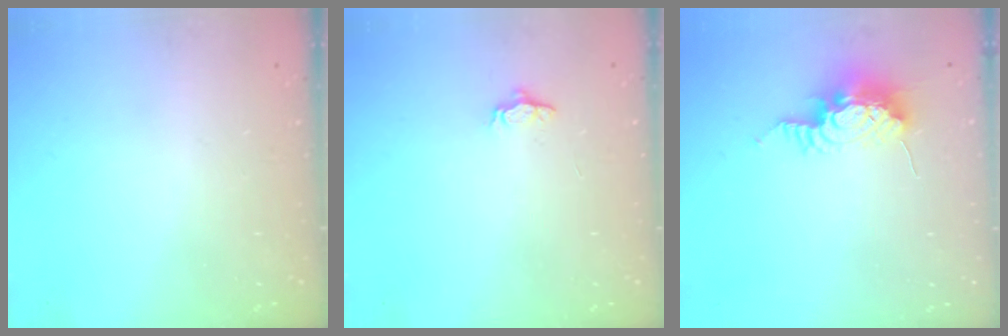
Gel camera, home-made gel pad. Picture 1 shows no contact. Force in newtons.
{"total": 3.3, "press": 3.2, "slide": 0.5}
{"total": 9.0, "press": 9.0, "slide": 0.8}